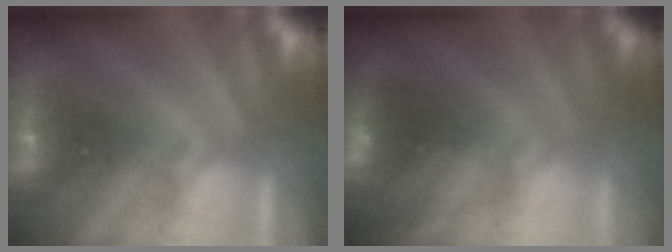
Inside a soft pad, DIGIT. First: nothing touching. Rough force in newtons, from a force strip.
{"total": 2.3}